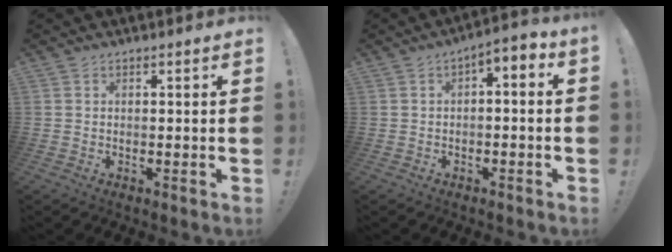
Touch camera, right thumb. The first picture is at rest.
{"total": 3.6, "force": [-1.7, 1.3, 2.9], "torque": [-0.050, 0.008, -0.030]}